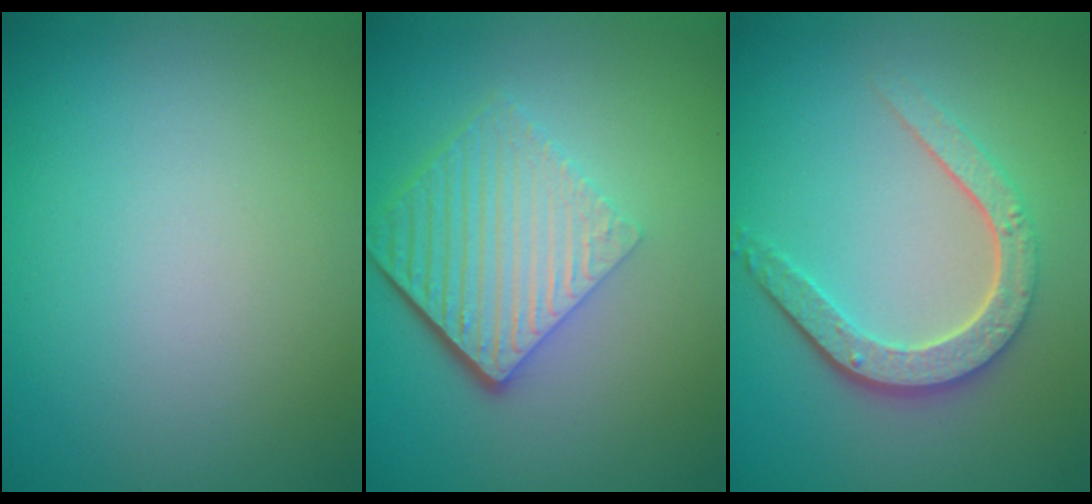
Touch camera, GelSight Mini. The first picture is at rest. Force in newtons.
{"total": 6.4, "press": 4.3, "slide": 4.8}
{"total": 4.7, "press": 3.6, "slide": 3.0}